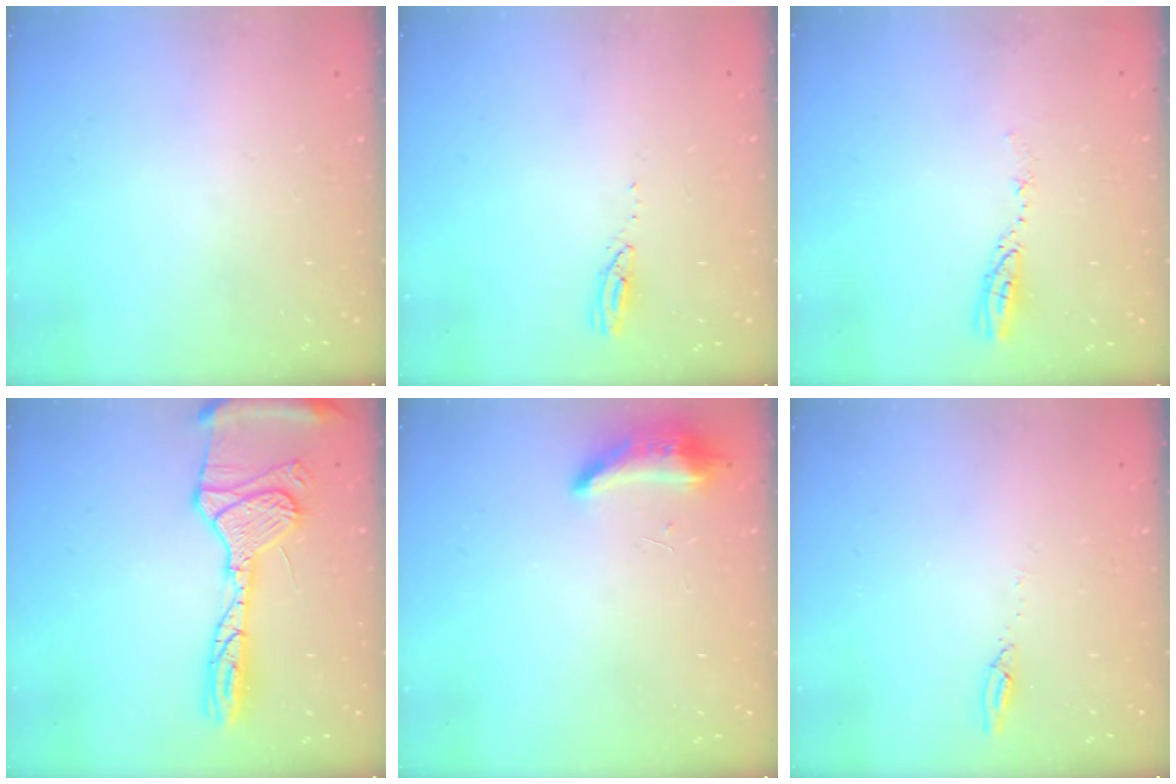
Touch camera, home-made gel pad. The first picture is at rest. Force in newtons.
{"total": 2.9, "press": 2.8, "slide": 0.4}
{"total": 4.2, "press": 4.2, "slide": 0.4}
{"total": 18.8, "press": 18.6, "slide": 2.7}
{"total": 8.6, "press": 8.4, "slide": 2.2}
{"total": 3.1, "press": 3.0, "slide": 0.3}